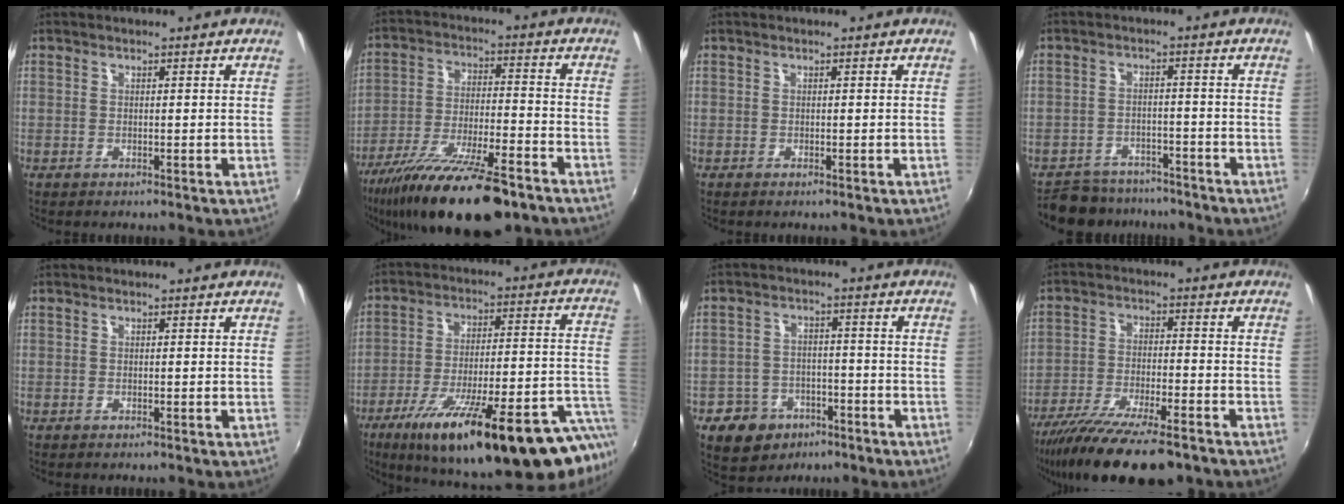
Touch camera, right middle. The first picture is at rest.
{"total": 21.3, "force": [-15.6, 5.5, 13.5], "torque": [-0.255, -0.048, -0.256]}
{"total": 0.0}
{"total": 10.6, "force": [-9.1, 4.7, 2.4], "torque": [-0.067, 0.002, -0.133]}
{"total": 0.0}
{"total": 29.9, "force": [-20.3, 3.8, 21.6], "torque": [-0.298, -0.049, -0.296]}
{"total": 9.7, "force": [-5.5, 7.3, 3.3], "torque": [-0.096, 0.018, -0.070]}
{"total": 17.0, "force": [-13.1, 4.0, 10.1], "torque": [-0.202, -0.044, -0.219]}